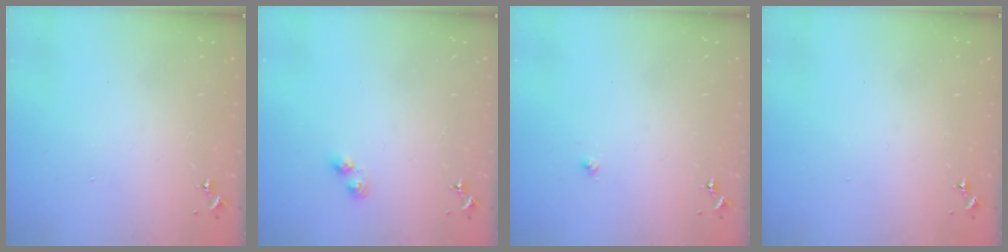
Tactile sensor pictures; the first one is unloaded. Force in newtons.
{"total": 3.6, "press": 3.6, "slide": 0.4}
{"total": 2.1, "press": 2.1, "slide": 0.3}
{"total": 0.0}